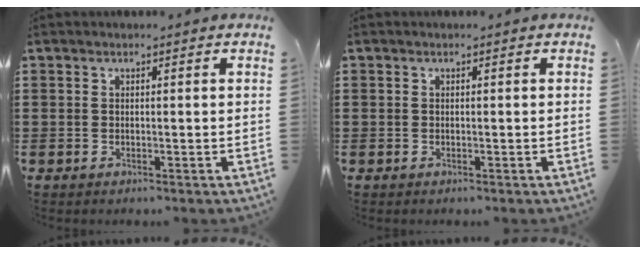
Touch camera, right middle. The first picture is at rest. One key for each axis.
{"total": 0.0}